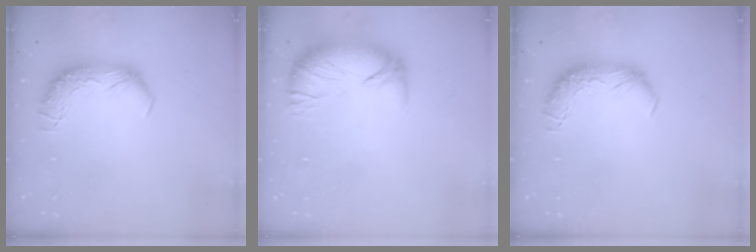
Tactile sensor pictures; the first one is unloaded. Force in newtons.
{"total": 2.7, "press": 1.5, "slide": 2.2}
{"total": 0.0}